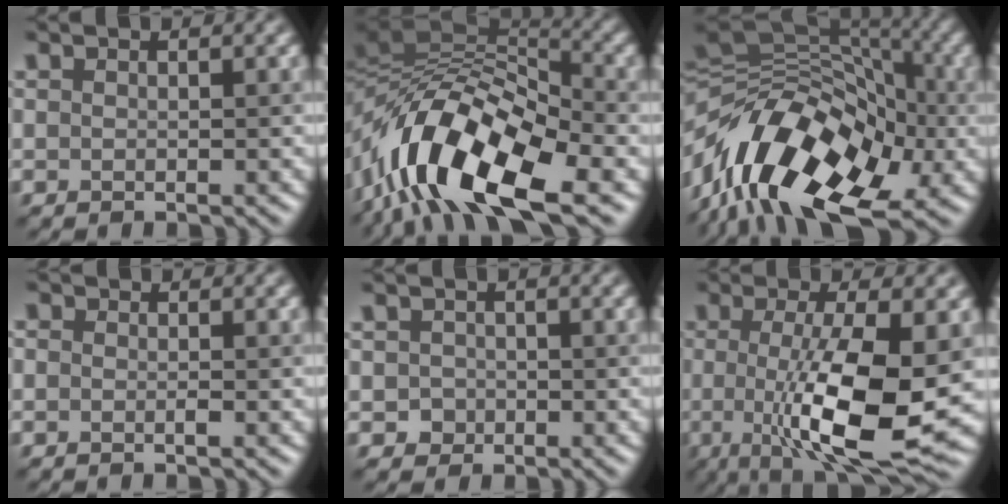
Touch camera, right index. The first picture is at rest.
{"total": 14.2, "force": [-6.0, 6.2, 11.2], "torque": [-0.192, 0.023, -0.118]}
{"total": 16.1, "force": [-6.0, 9.9, 11.3], "torque": [-0.208, 0.014, -0.112]}
{"total": 0.7, "force": [-0.2, 0.5, 0.5], "torque": [-0.009, 0.007, -0.009]}
{"total": 1.5, "force": [-0.2, 1.5, 0.0], "torque": [0.020, 0.006, -0.006]}
{"total": 10.3, "force": [-1.5, 2.9, 9.8], "torque": [-0.167, -0.016, -0.017]}